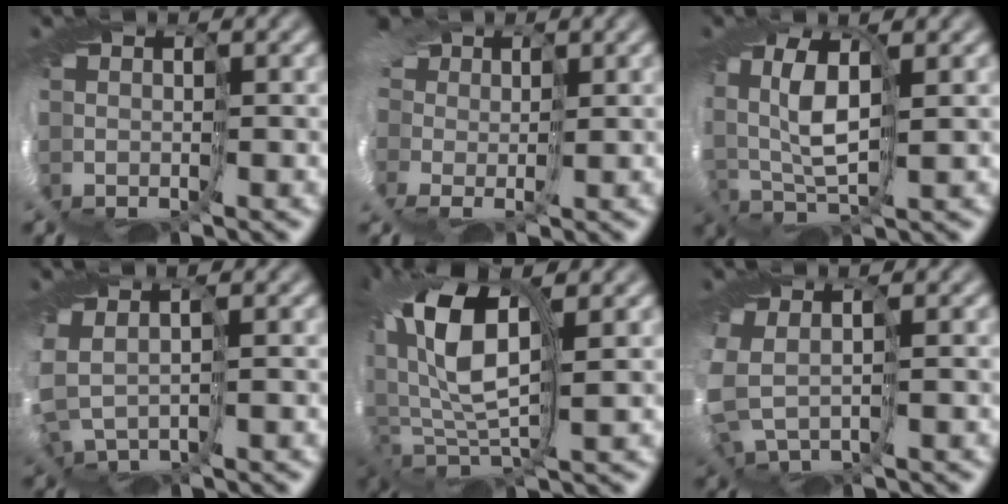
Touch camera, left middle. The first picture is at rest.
{"total": 8.4, "force": [1.5, 6.4, 5.2], "torque": [-0.105, 0.006, 0.000]}
{"total": 5.7, "force": [1.2, 2.9, 4.8], "torque": [-0.117, 0.003, 0.010]}
{"total": 3.9, "force": [-0.1, 2.5, 3.0], "torque": [-0.082, -0.009, 0.006]}
{"total": 10.4, "force": [2.5, 4.9, 8.8], "torque": [-0.197, 0.006, 0.036]}
{"total": 4.8, "force": [-0.5, 3.0, 3.7], "torque": [-0.118, -0.022, -0.005]}